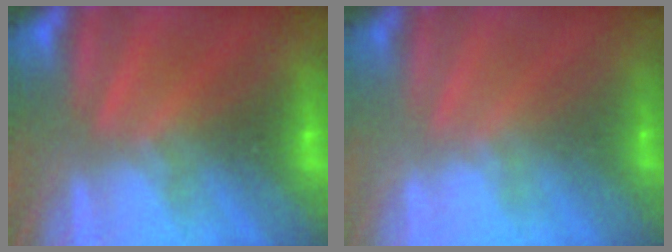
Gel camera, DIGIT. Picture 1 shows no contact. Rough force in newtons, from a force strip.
{"total": 2.3}